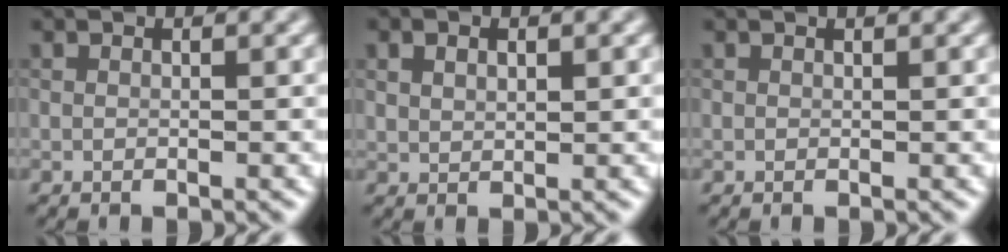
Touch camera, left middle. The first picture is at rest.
{"total": 0.7, "force": [0.2, 0.2, 0.6], "torque": [-0.021, 0.003, 0.020]}
{"total": 0.8, "force": [0.6, 0.3, 0.4], "torque": [0.001, 0.003, 0.000]}